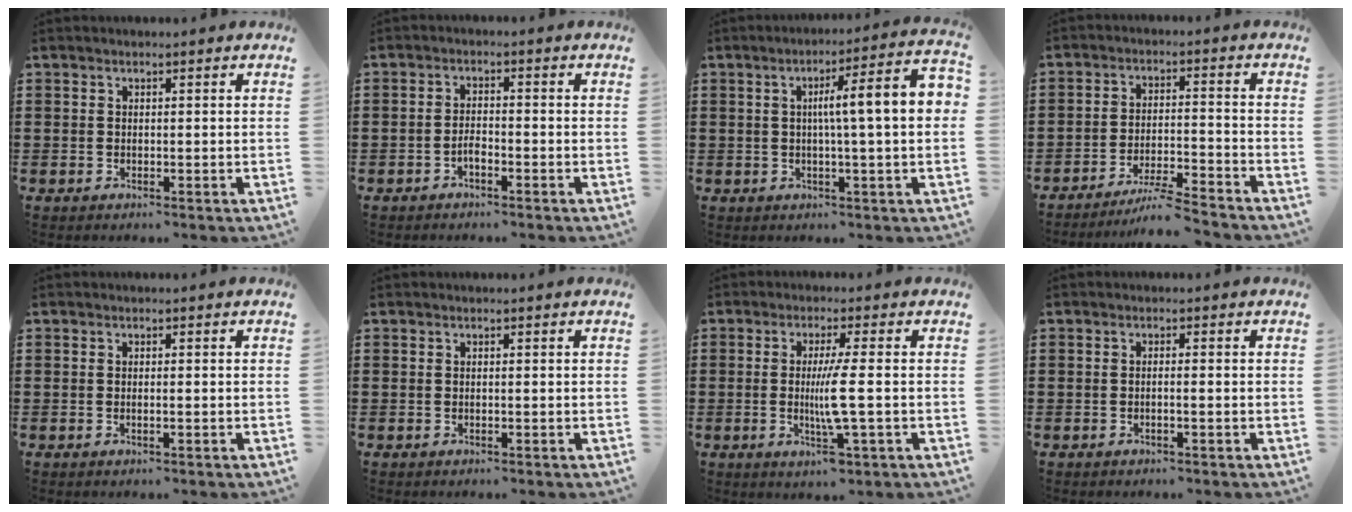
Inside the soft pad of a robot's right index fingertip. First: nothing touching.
{"total": 2.0, "force": [-1.3, 0.5, 1.3], "torque": [-0.026, 0.002, -0.026]}
{"total": 8.4, "force": [0.6, 0.4, 8.4], "torque": [-0.146, -0.004, 0.002]}
{"total": 5.8, "force": [-5.3, -0.4, 2.3], "torque": [-0.046, -0.014, -0.102]}
{"total": 0.6, "force": [-0.3, 0.0, 0.6], "torque": [-0.010, -0.004, -0.004]}
{"total": 0.0}
{"total": 6.6, "force": [-1.0, 0.3, 6.5], "torque": [-0.127, -0.015, -0.023]}
{"total": 1.1, "force": [-0.7, -0.2, 0.8], "torque": [-0.013, -0.004, -0.012]}